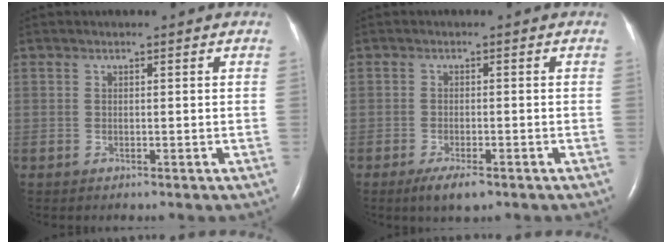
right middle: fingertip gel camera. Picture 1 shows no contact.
{"total": 3.8, "force": [-2.5, 0.9, 2.8], "torque": [-0.054, -0.006, -0.039]}